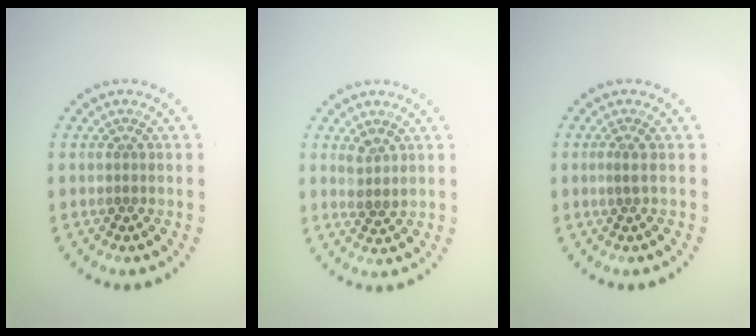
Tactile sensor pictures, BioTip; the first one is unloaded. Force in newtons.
{"total": 1.7, "press": 1.4, "slide": 0.8}
{"total": 0.8, "press": 0.5, "slide": 0.7}